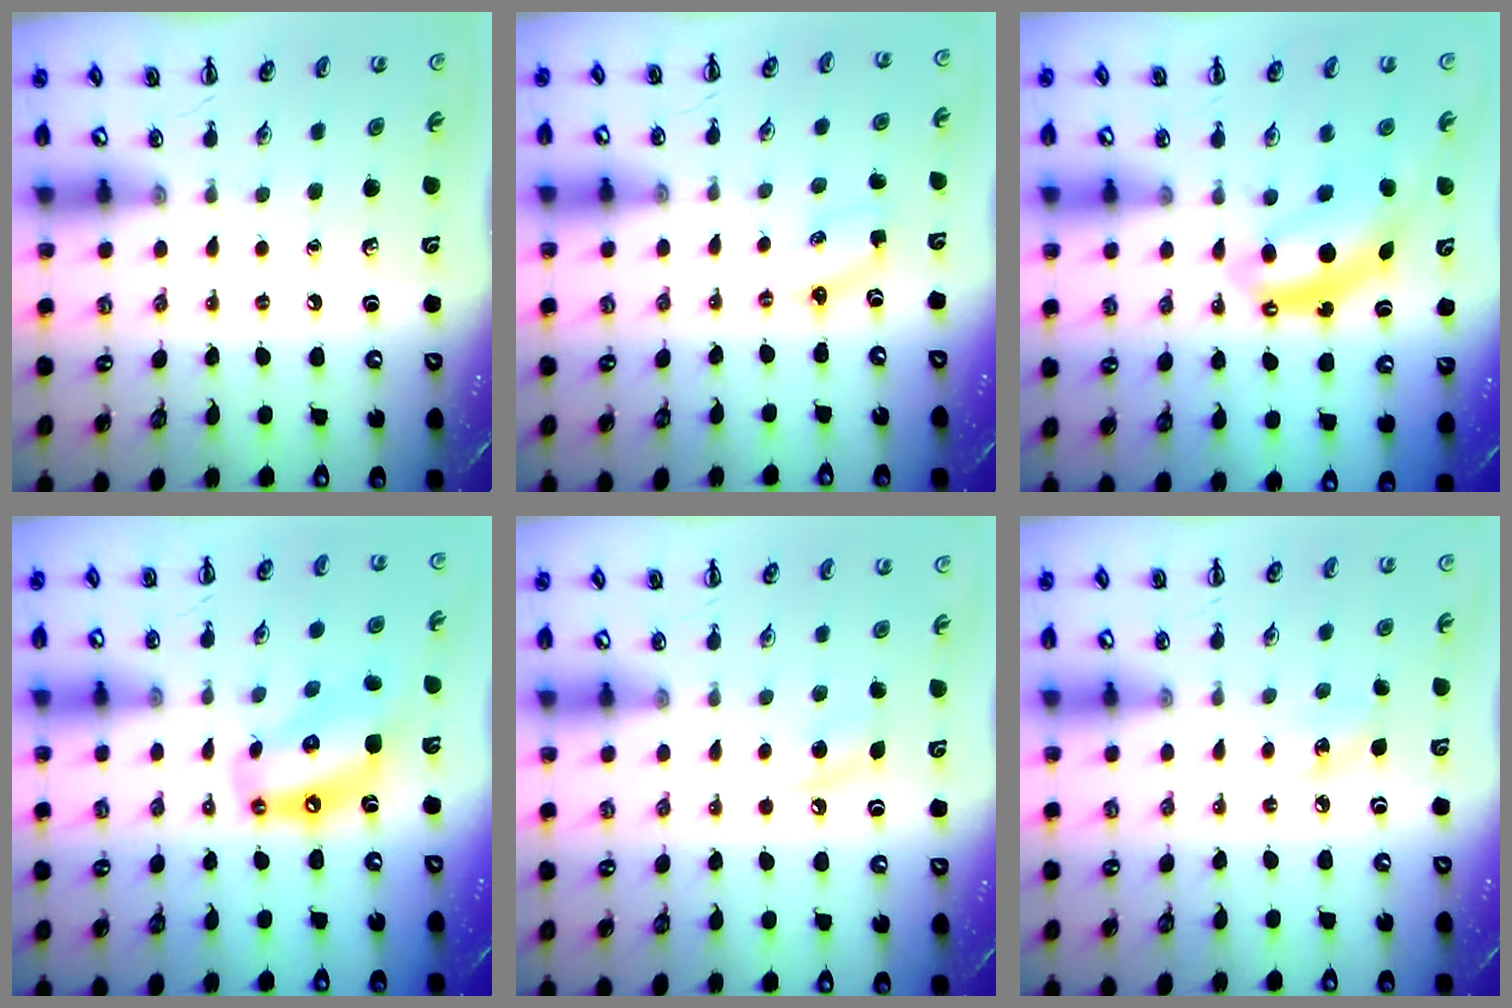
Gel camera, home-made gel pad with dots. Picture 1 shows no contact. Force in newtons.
{"total": 2.7, "press": 2.6, "slide": 0.8}
{"total": 6.6, "press": 6.6, "slide": 0.5}
{"total": 12.0, "press": 11.7, "slide": 2.6}
{"total": 5.5, "press": 5.3, "slide": 1.7}
{"total": 5.2, "press": 5.0, "slide": 1.3}